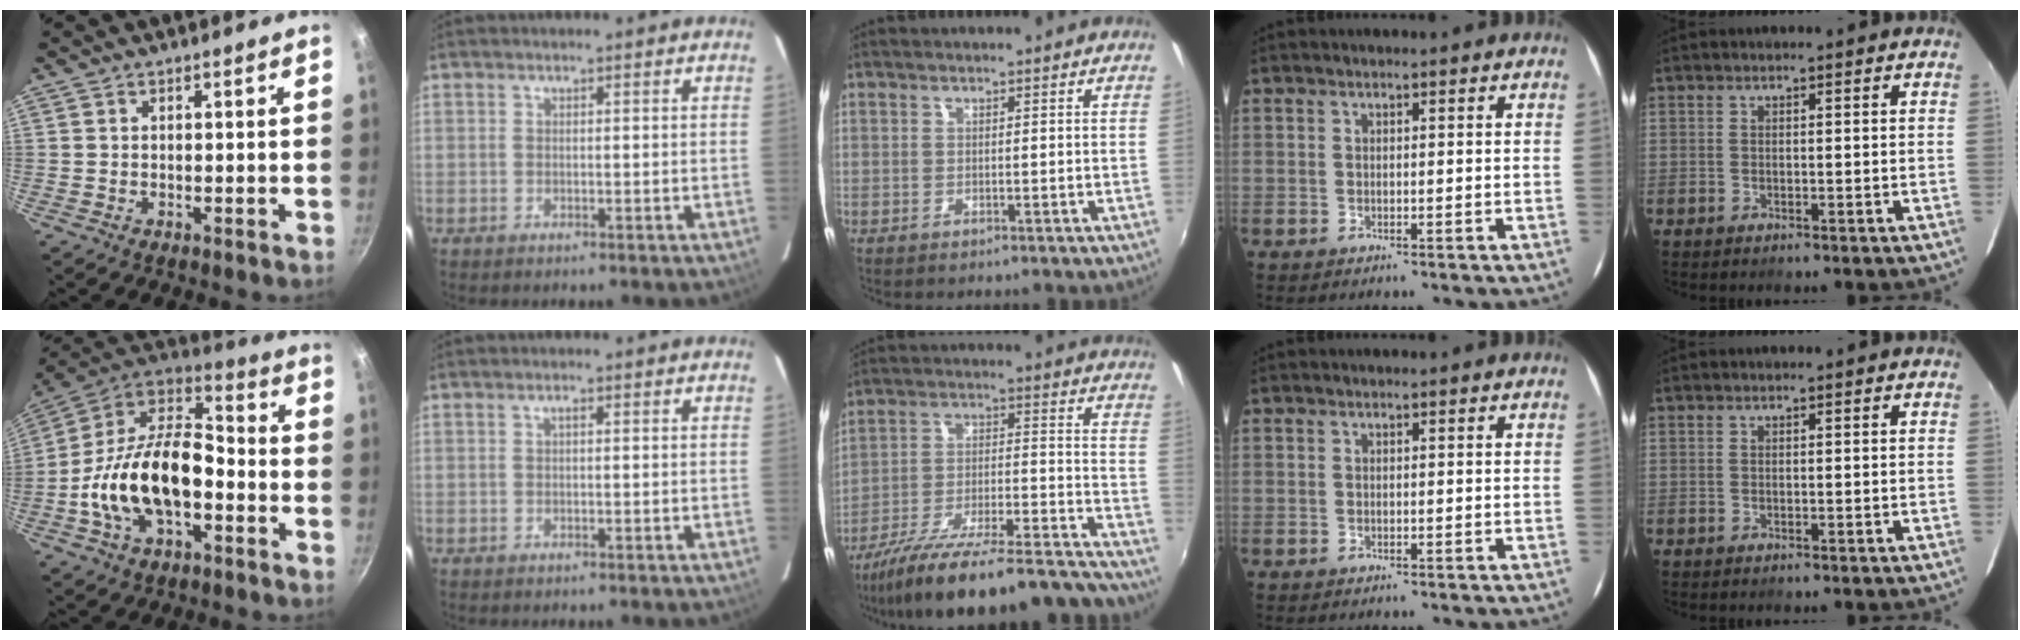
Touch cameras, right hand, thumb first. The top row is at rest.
{"thumb": {"total": 21.7, "force": [-5.4, 12.1, 17.2], "torque": [-0.297, 0.053, -0.114]}, "index": {"total": 0.6, "force": [0.3, 0.1, 0.5], "torque": [-0.009, 0.004, 0.003]}, "middle": {"total": 30.0, "force": [-26.8, 3.6, 12.9], "torque": [-0.197, -0.047, -0.385]}}